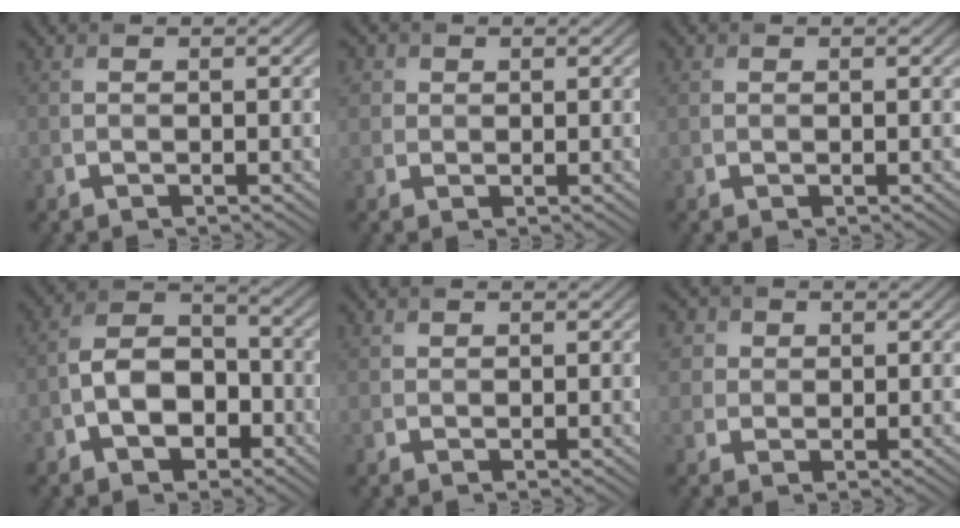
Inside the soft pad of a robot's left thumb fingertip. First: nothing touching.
{"total": 2.5, "force": [1.1, 2.2, 0.7], "torque": [-0.022, -0.002, 0.022]}
{"total": 0.8, "force": [0.4, 0.6, 0.2], "torque": [-0.004, -0.001, 0.010]}
{"total": 7.6, "force": [-3.1, 4.9, 4.9], "torque": [-0.093, 0.004, -0.063]}
{"total": 1.3, "force": [1.0, 0.9, 0.1], "torque": [-0.004, 0.000, 0.022]}
{"total": 3.9, "force": [1.8, 3.2, 1.2], "torque": [-0.051, 0.001, 0.039]}